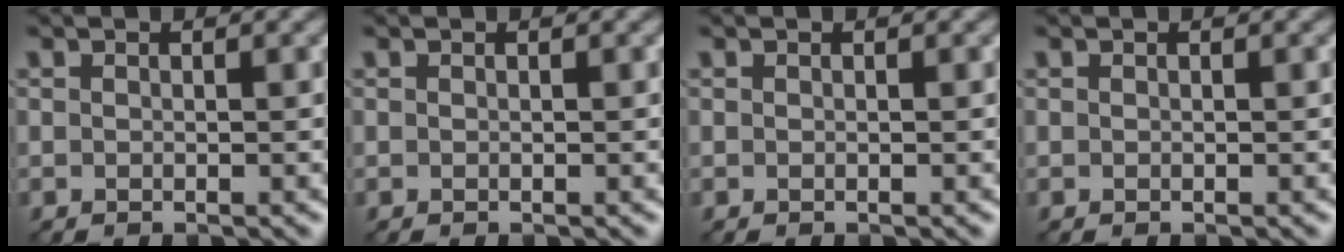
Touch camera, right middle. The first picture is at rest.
{"total": 0.0}
{"total": 0.0}
{"total": 0.0}